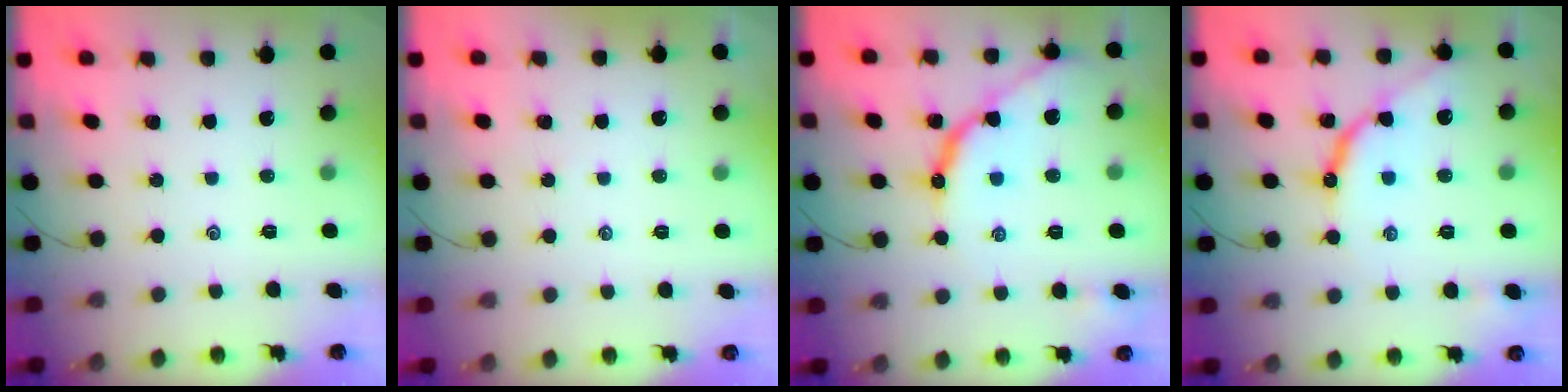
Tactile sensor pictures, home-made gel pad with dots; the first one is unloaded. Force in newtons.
{"total": 1.9, "press": 1.8, "slide": 0.4}
{"total": 11.2, "press": 11.2, "slide": 0.6}
{"total": 9.2, "press": 9.2, "slide": 0.9}